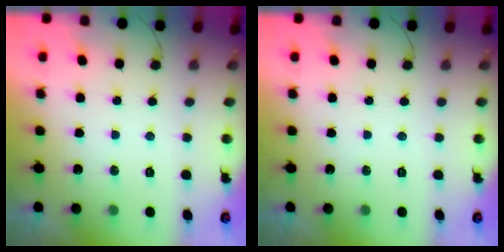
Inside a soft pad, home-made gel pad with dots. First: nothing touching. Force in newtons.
{"total": 0.0}